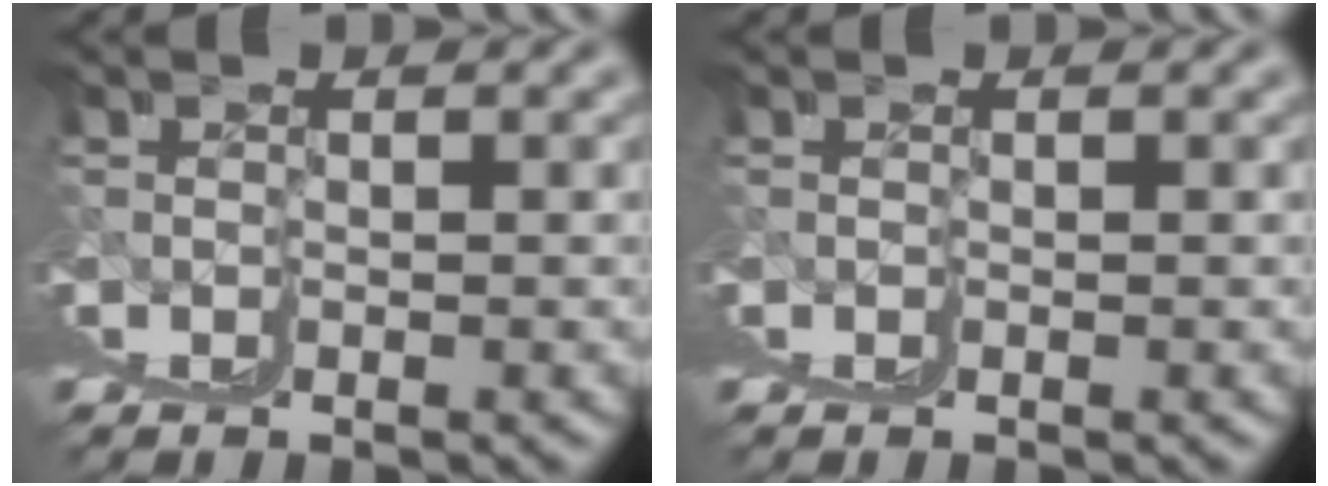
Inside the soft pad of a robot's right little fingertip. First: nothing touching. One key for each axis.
{"total": 0.0}